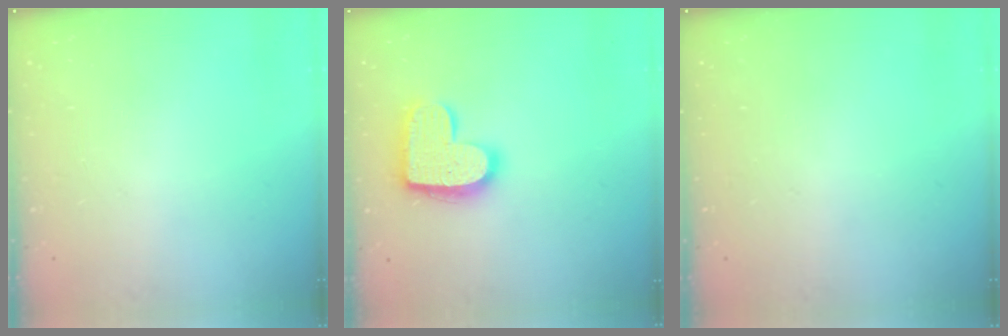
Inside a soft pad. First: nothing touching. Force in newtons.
{"total": 15.3, "press": 15.3, "slide": 1.1}
{"total": 0.0}